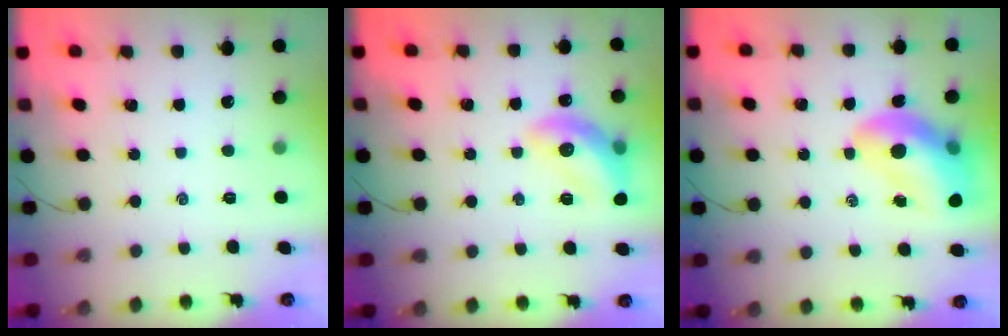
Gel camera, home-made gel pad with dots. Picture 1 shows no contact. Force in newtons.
{"total": 13.1, "press": 13.0, "slide": 1.8}
{"total": 14.6, "press": 14.0, "slide": 4.1}